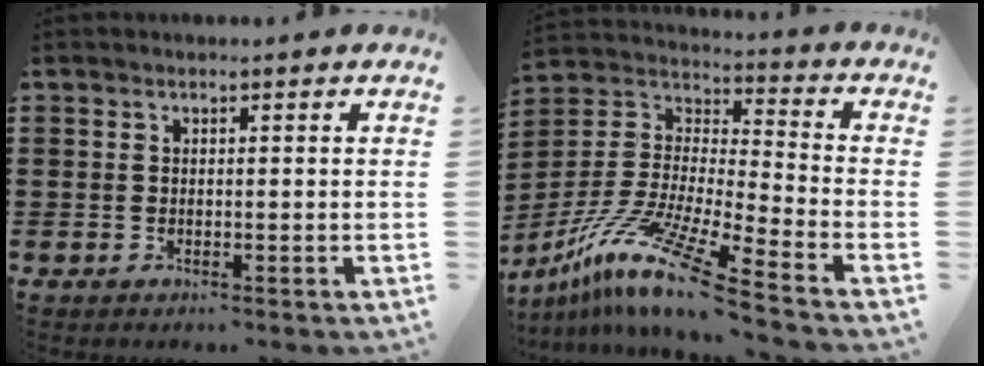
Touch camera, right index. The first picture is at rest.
{"total": 13.7, "force": [-10.9, -0.2, 8.4], "torque": [-0.173, 0.004, -0.213]}